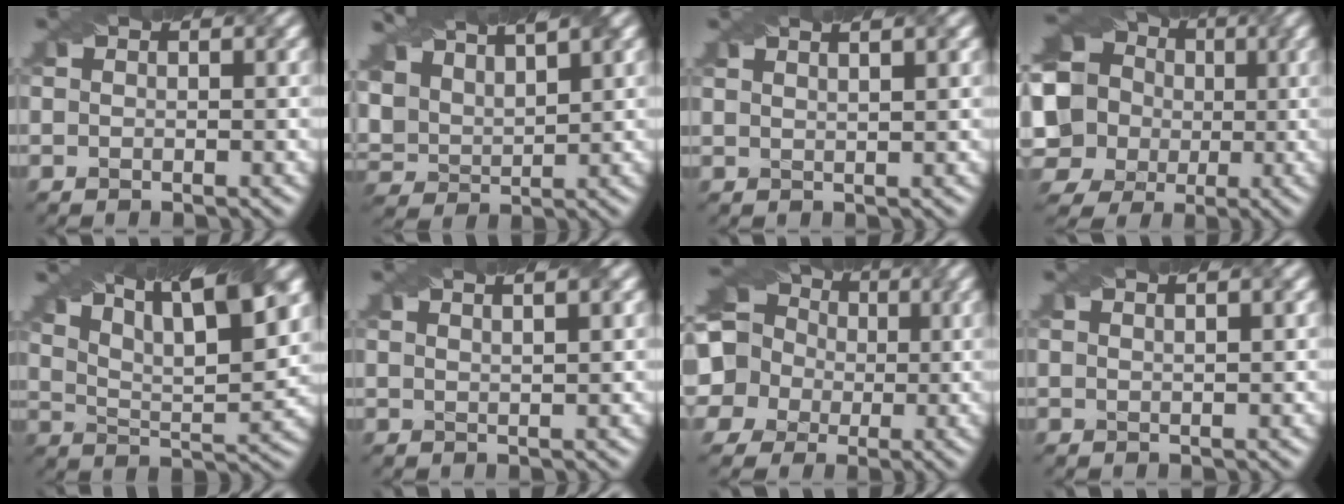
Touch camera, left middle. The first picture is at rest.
{"total": 8.2, "force": [6.2, 3.7, 3.8], "torque": [-0.118, 0.030, 0.106]}
{"total": 3.5, "force": [2.4, 1.4, 2.1], "torque": [0.002, 0.031, -0.003]}
{"total": 13.6, "force": [0.8, 12.6, 5.1], "torque": [-0.138, 0.023, -0.029]}
{"total": 14.2, "force": [10.2, 4.2, 8.9], "torque": [-0.140, 0.036, 0.129]}
{"total": 4.2, "force": [2.9, 1.6, 2.6], "torque": [-0.007, 0.037, 0.005]}
{"total": 12.5, "force": [2.7, 11.2, 5.0], "torque": [-0.123, 0.029, 0.000]}
{"total": 2.0, "force": [1.5, 0.7, 1.2], "torque": [0.004, 0.007, -0.007]}